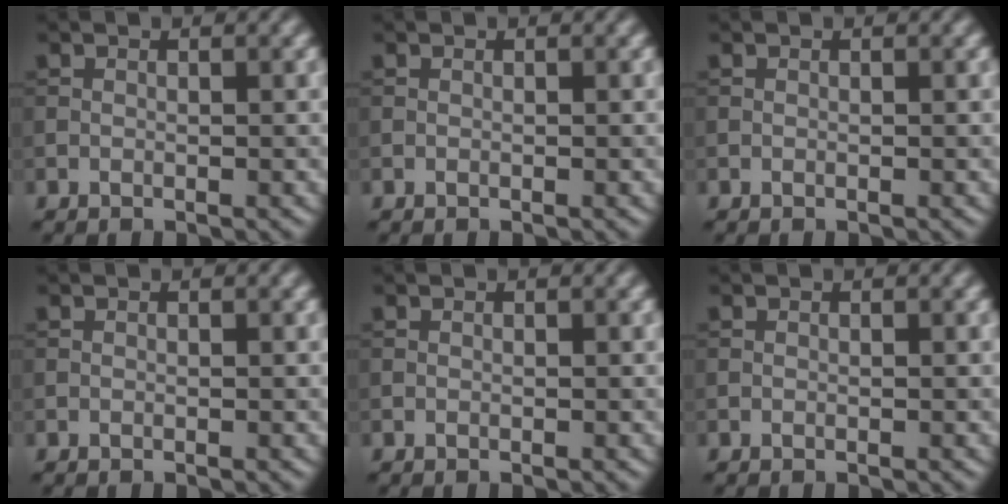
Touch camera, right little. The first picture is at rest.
{"total": 0.0}
{"total": 0.0}
{"total": 0.0}
{"total": 0.0}
{"total": 0.0}